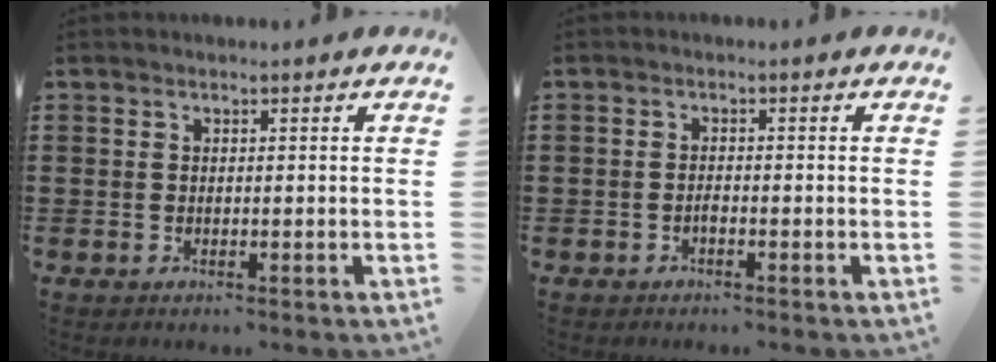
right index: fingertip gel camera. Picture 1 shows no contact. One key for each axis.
{"total": 0.8, "fx": -0.6, "fy": 0.2, "fz": 0.5, "tx": -0.013, "ty": -0.006, "tz": -0.010}